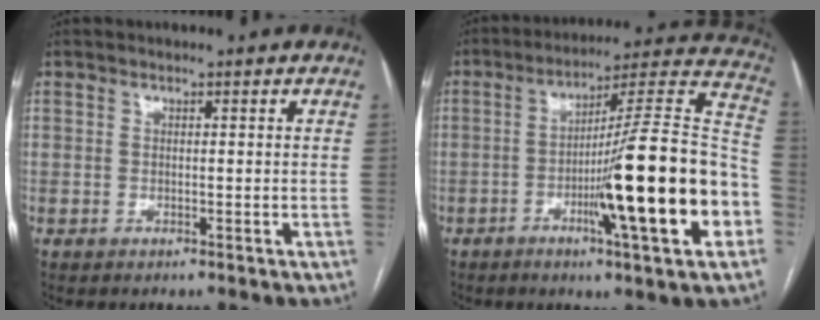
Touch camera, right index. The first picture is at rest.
{"total": 22.9, "force": [-6.3, 0.2, 22.0], "torque": [-0.284, -0.001, -0.101]}